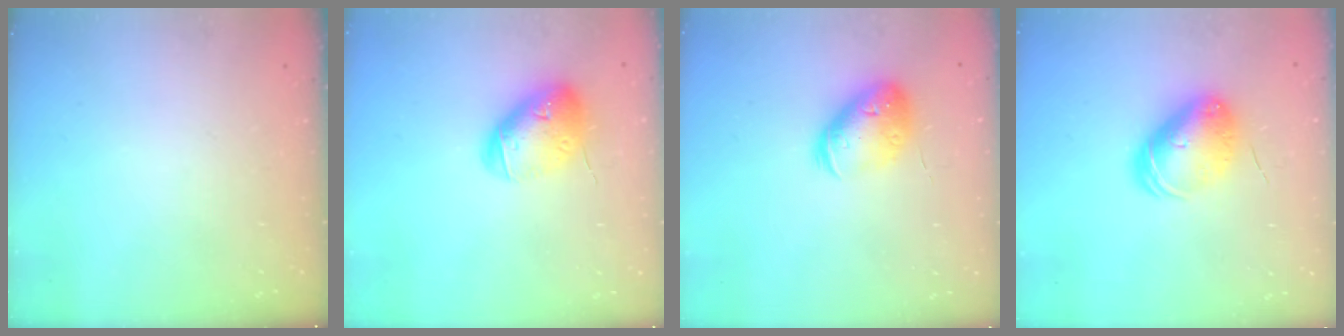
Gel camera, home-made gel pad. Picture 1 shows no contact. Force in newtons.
{"total": 15.3, "press": 15.1, "slide": 2.4}
{"total": 15.1, "press": 15.0, "slide": 1.6}
{"total": 9.7, "press": 9.6, "slide": 1.5}